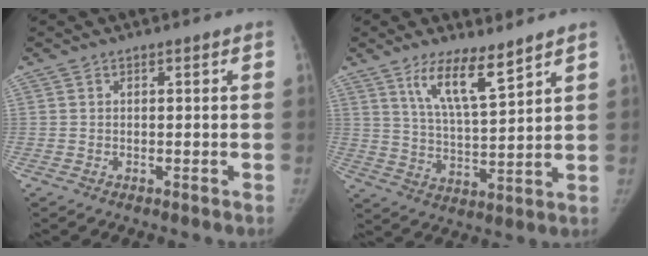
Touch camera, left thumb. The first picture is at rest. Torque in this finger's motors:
{"motor_torque": [0.47, -0.10, 1.45, -0.75, 0.00]}